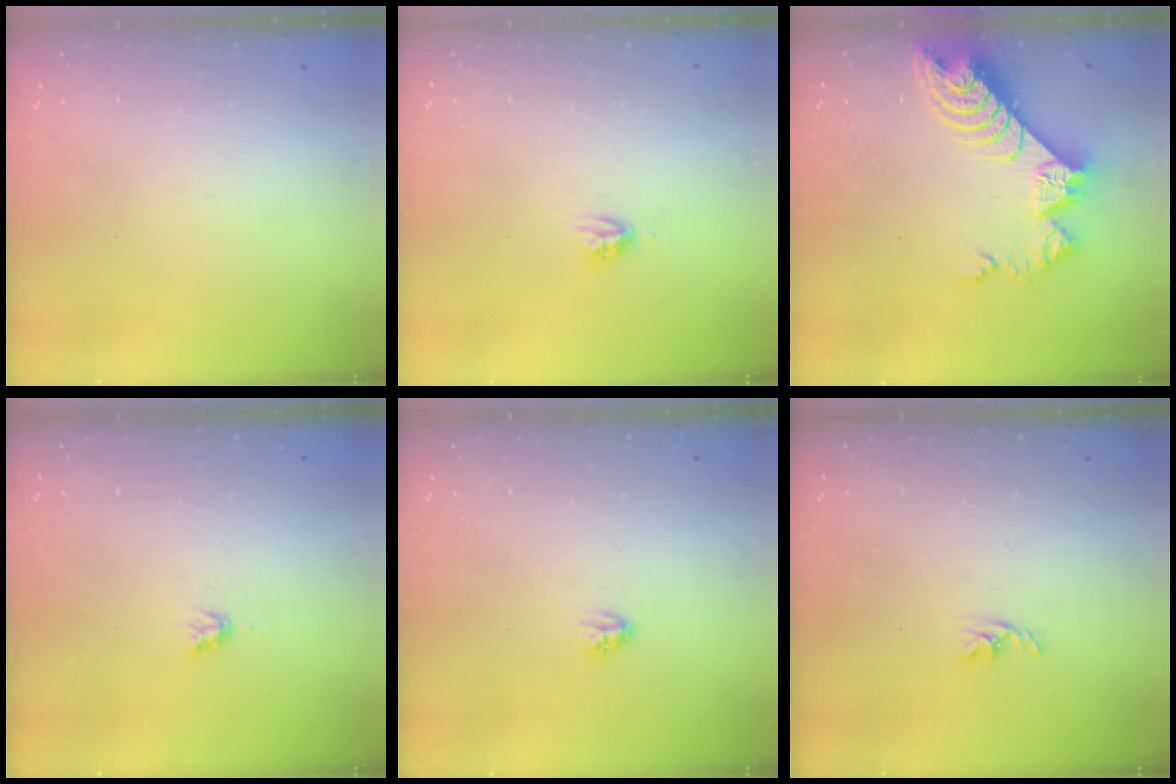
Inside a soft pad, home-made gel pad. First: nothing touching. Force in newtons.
{"total": 4.1, "press": 4.1, "slide": 0.2}
{"total": 9.9, "press": 9.9, "slide": 0.8}
{"total": 2.8, "press": 2.8, "slide": 0.3}
{"total": 2.8, "press": 2.8, "slide": 0.3}
{"total": 2.7, "press": 2.7, "slide": 0.5}